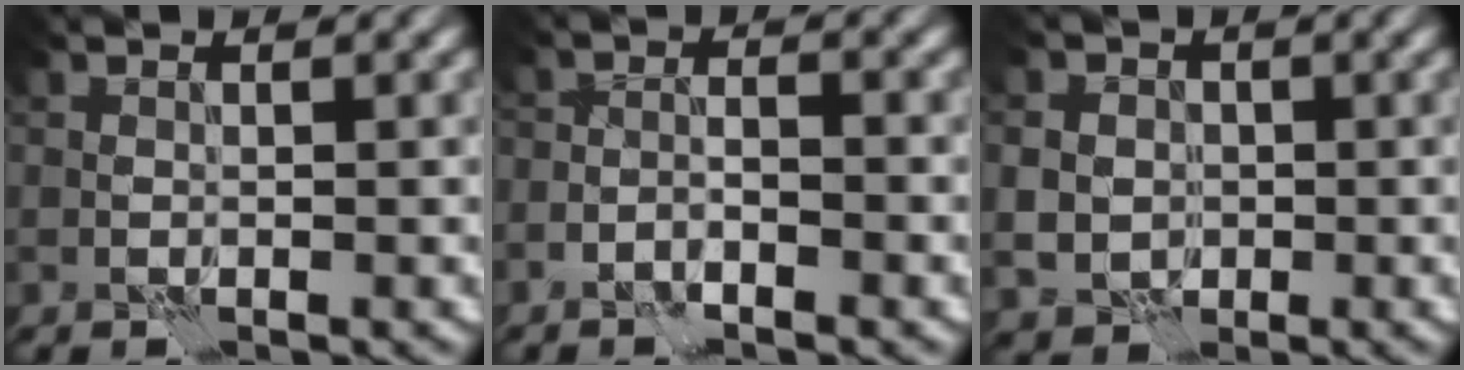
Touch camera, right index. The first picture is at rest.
{"total": 1.8, "force": [-1.4, 0.6, 1.0], "torque": [-0.006, 0.008, -0.033]}
{"total": 3.9, "force": [-0.1, 3.7, 1.4], "torque": [-0.016, 0.006, -0.016]}